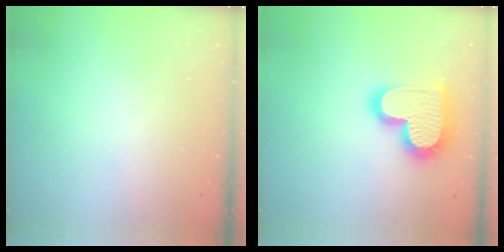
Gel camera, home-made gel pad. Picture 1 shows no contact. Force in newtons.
{"total": 19.5, "press": 19.5, "slide": 1.5}